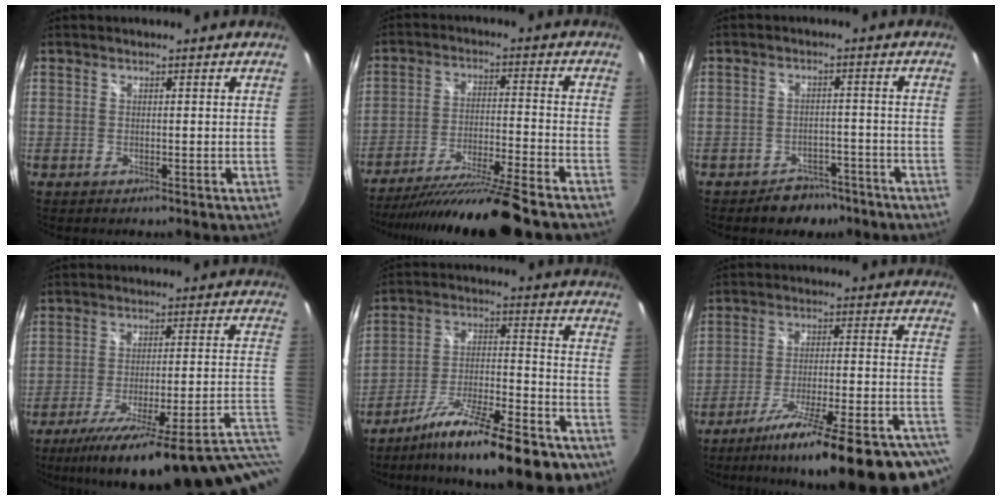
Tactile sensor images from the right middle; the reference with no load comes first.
{"total": 16.9, "force": [-14.9, -1.7, 7.9], "torque": [-0.155, -0.032, -0.243]}
{"total": 6.5, "force": [-5.1, 3.8, 1.4], "torque": [-0.030, 0.018, -0.060]}
{"total": 24.6, "force": [-18.0, 1.1, 16.8], "torque": [-0.222, -0.047, -0.246]}
{"total": 19.3, "force": [-14.6, 3.6, 12.1], "torque": [-0.202, -0.029, -0.225]}
{"total": 28.3, "force": [-23.9, 2.4, 15.1], "torque": [-0.200, -0.052, -0.331]}